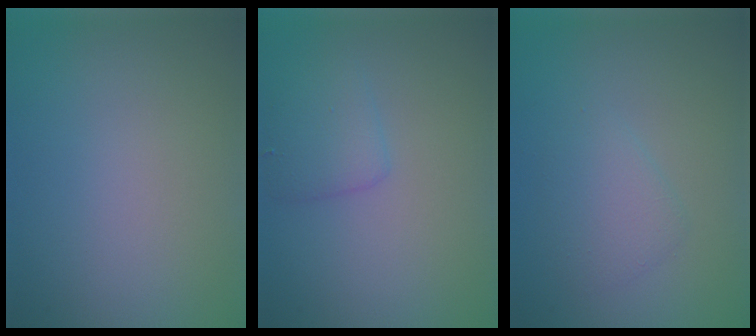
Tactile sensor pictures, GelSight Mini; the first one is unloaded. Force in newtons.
{"total": 2.2, "press": 2.2, "slide": 0.2}
{"total": 2.2, "press": 2.2, "slide": 0.0}